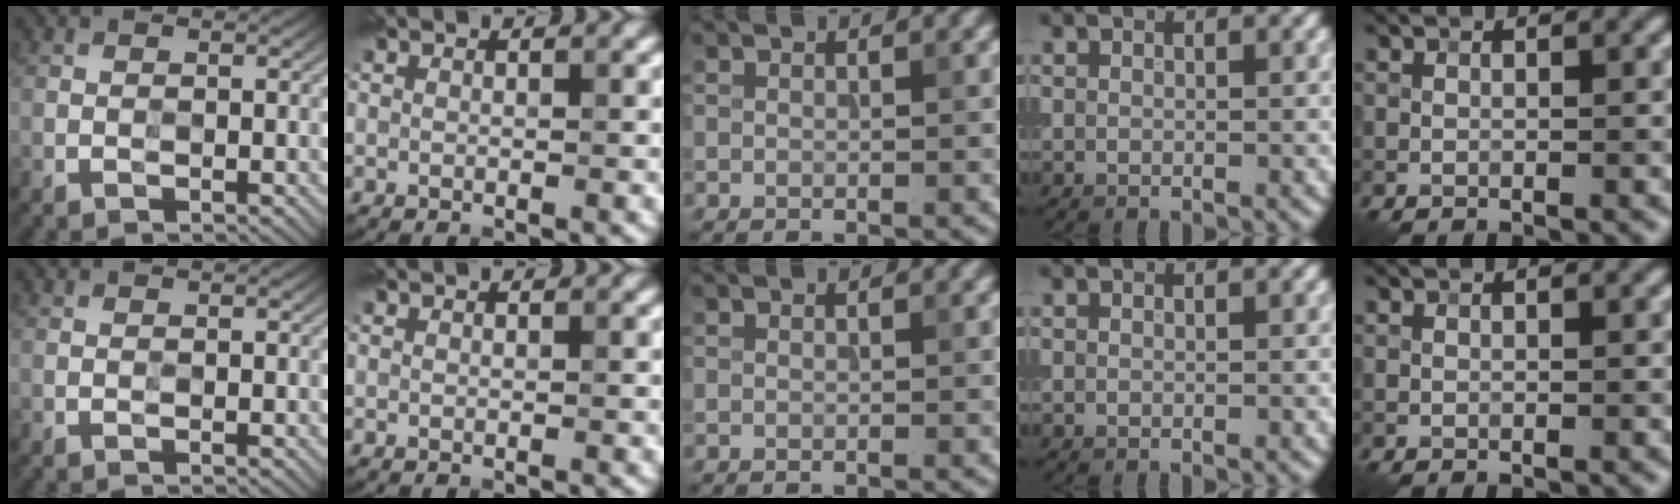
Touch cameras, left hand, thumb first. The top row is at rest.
{}